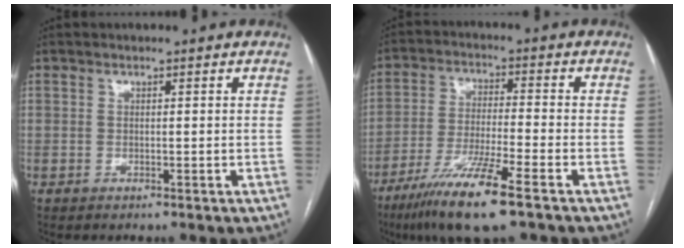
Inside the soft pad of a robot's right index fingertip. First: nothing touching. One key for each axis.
{"total": 11.9, "fx": -7.5, "fy": 0.1, "fz": 9.3, "tx": -0.183, "ty": -0.030, "tz": -0.136}